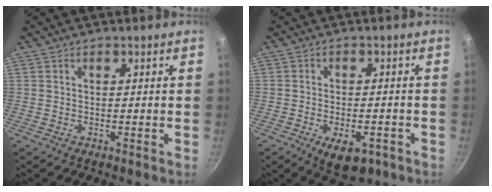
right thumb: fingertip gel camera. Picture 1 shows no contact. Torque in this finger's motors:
{"motor_torque": [-0.11, 0.42, 0.22, 0.52, 0.16]}